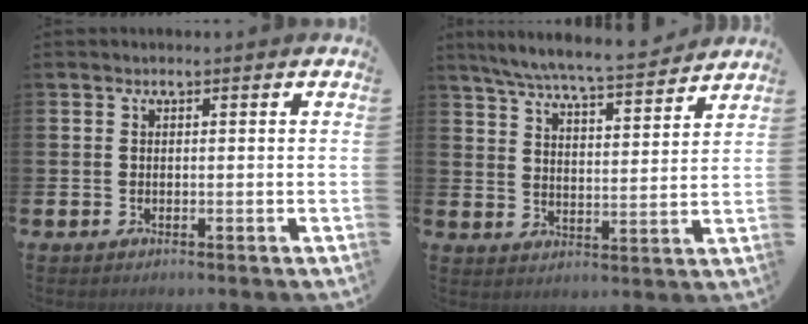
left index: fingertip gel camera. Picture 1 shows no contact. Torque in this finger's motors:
{"motor_torque": [0.96, -1.18, 0.23, 0.11]}